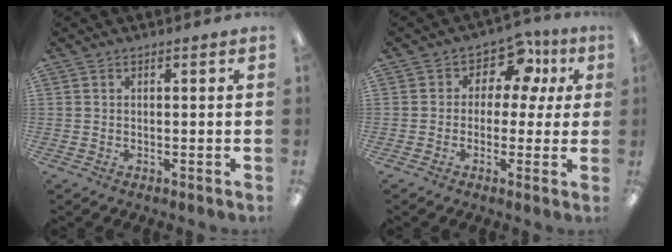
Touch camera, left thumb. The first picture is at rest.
{"total": 7.9, "force": [3.1, 5.9, 4.3], "torque": [-0.068, -0.010, 0.055]}